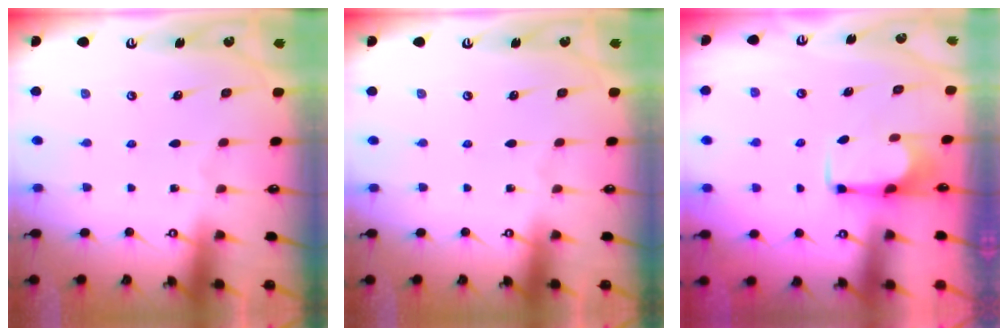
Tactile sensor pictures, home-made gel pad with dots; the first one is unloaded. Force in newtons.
{"total": 0.0}
{"total": 2.6, "press": 2.4, "slide": 0.9}